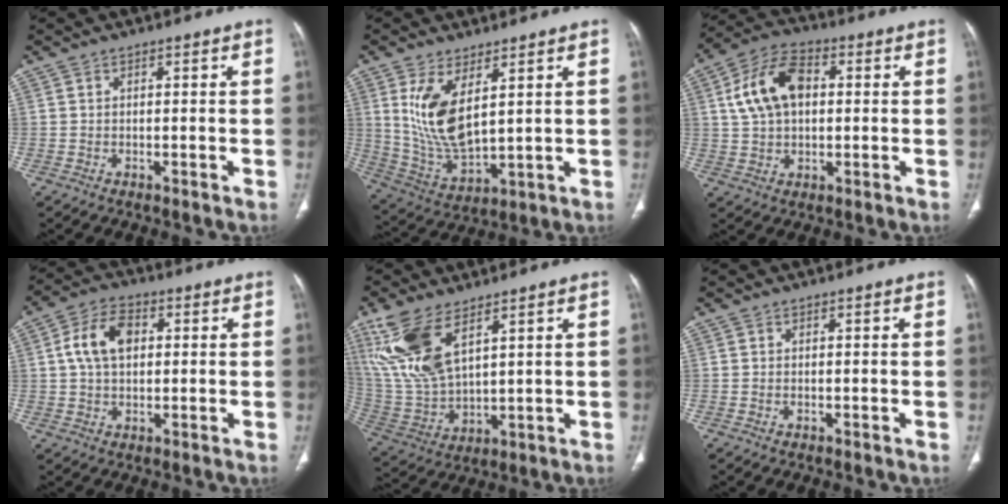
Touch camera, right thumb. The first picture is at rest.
{"total": 12.1, "force": [4.2, 5.4, 10.0], "torque": [-0.193, -0.030, 0.102]}
{"total": 12.3, "force": [2.3, 7.8, 9.2], "torque": [-0.165, 0.020, 0.037]}
{"total": 8.7, "force": [1.6, 5.6, 6.5], "torque": [-0.116, 0.016, 0.026]}
{"total": 14.7, "force": [7.6, 6.5, 10.8], "torque": [-0.233, -0.024, 0.170]}
{"total": 0.0}